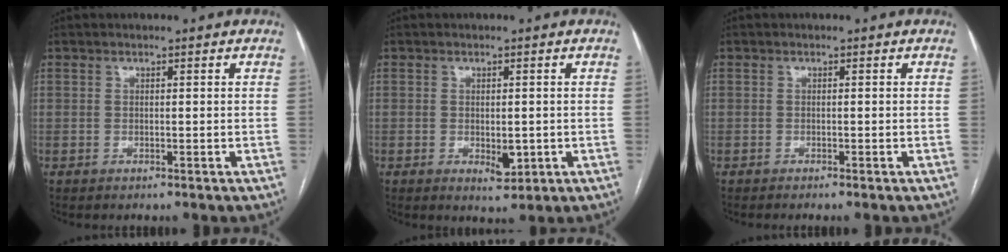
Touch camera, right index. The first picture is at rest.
{"total": 3.2, "force": [-0.6, 1.5, 2.7], "torque": [-0.038, -0.006, -0.002]}
{"total": 1.0, "force": [-0.8, -0.2, 0.5], "torque": [-0.008, 0.003, -0.013]}